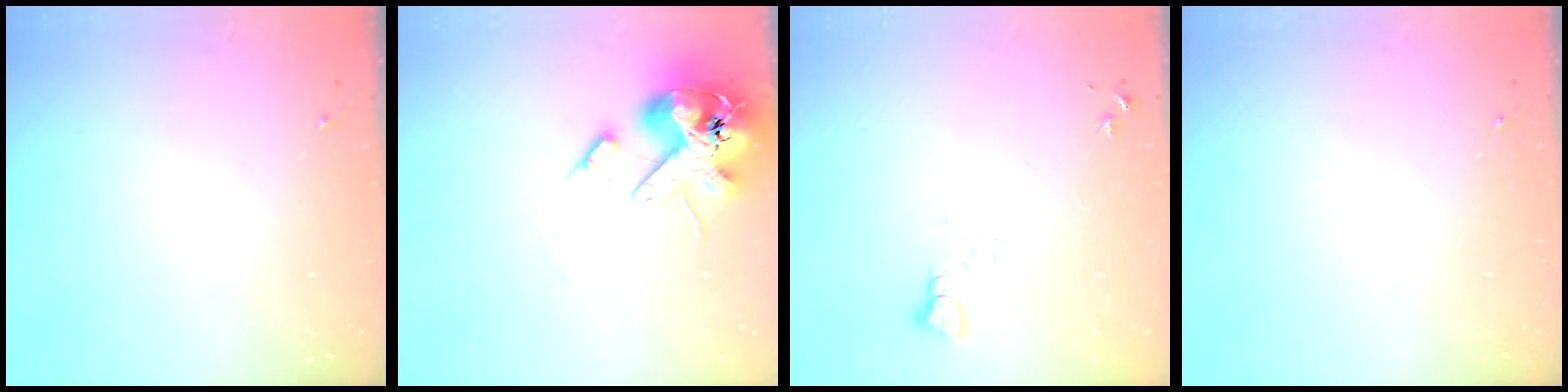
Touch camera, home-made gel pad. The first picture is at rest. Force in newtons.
{"total": 16.8, "press": 16.5, "slide": 2.9}
{"total": 3.5, "press": 3.5, "slide": 0.4}
{"total": 0.0}